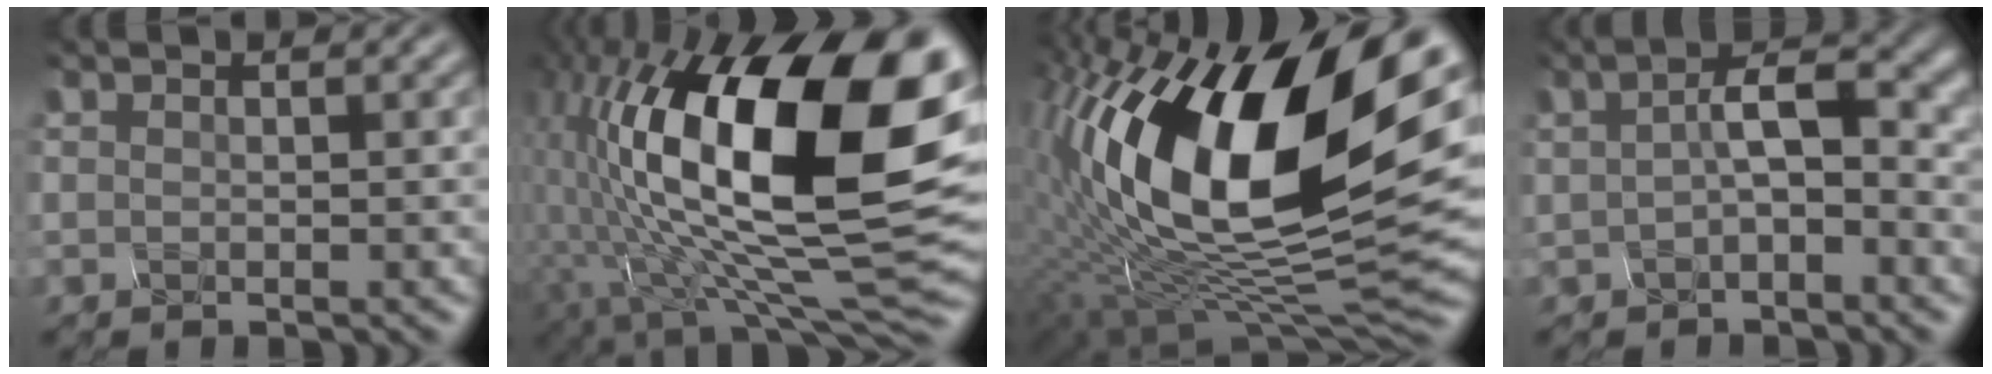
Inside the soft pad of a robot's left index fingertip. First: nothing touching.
{"total": 19.2, "force": [2.2, 8.1, 17.2], "torque": [-0.298, 0.010, 0.046]}
{"total": 17.8, "force": [3.3, 8.0, 15.6], "torque": [-0.290, 0.015, 0.054]}
{"total": 3.9, "force": [-0.7, 1.7, 3.4], "torque": [-0.076, 0.007, -0.003]}